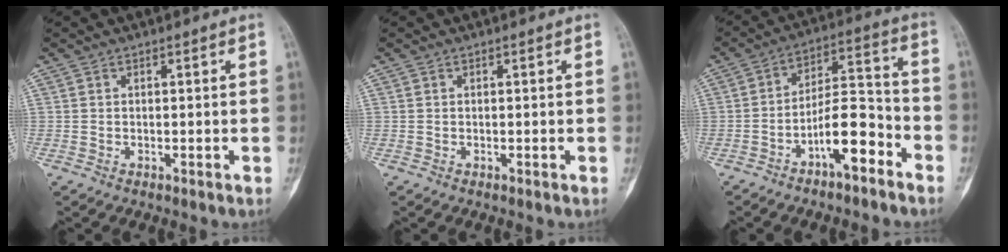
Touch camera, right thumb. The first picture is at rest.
{"total": 0.0}
{"total": 10.8, "force": [-5.8, 4.0, 8.2], "torque": [-0.132, 0.062, -0.098]}